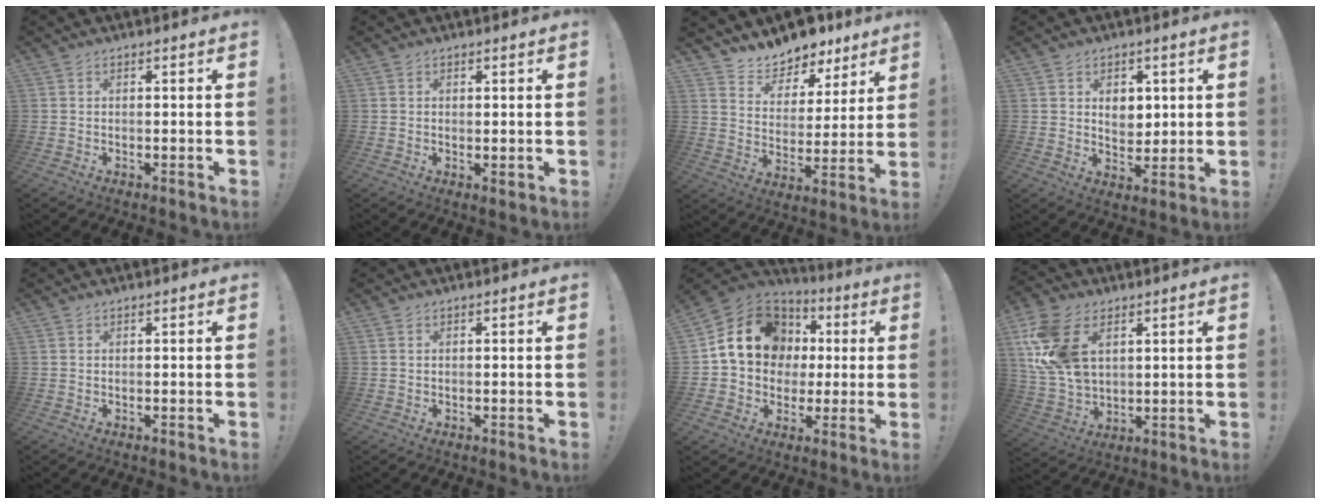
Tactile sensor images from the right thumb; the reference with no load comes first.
{"total": 0.9, "force": [0.4, 0.5, 0.7], "torque": [-0.003, -0.003, 0.006]}
{"total": 9.3, "force": [8.7, 3.4, 0.4], "torque": [-0.010, -0.087, 0.159]}
{"total": 6.1, "force": [2.2, 4.8, 3.0], "torque": [-0.035, -0.009, 0.039]}
{"total": 0.0}
{"total": 0.0}
{"total": 17.9, "force": [4.1, 14.7, 9.3], "torque": [-0.138, -0.001, 0.094]}
{"total": 18.2, "force": [6.2, 12.1, 12.0], "torque": [-0.235, -0.022, 0.120]}